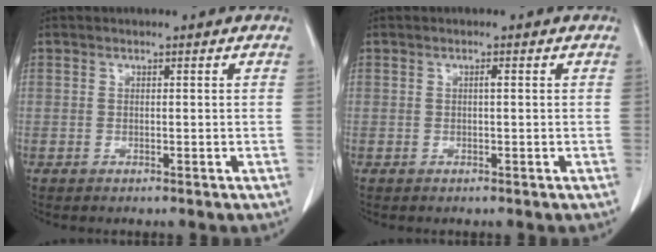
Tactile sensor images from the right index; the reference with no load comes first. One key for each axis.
{"total": 0.5, "fx": 0.1, "fy": 0.1, "fz": 0.5, "tx": -0.010, "ty": 0.001, "tz": 0.001}